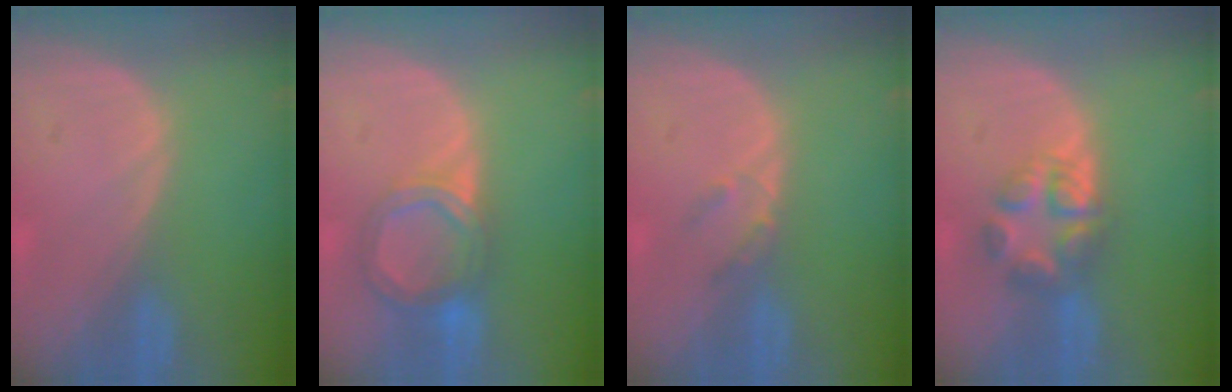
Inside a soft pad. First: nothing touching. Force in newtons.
{"total": 6.5, "press": 5.7, "slide": 3.1}
{"total": 2.0, "press": 1.8, "slide": 0.9}
{"total": 5.7, "press": 5.5, "slide": 1.2}